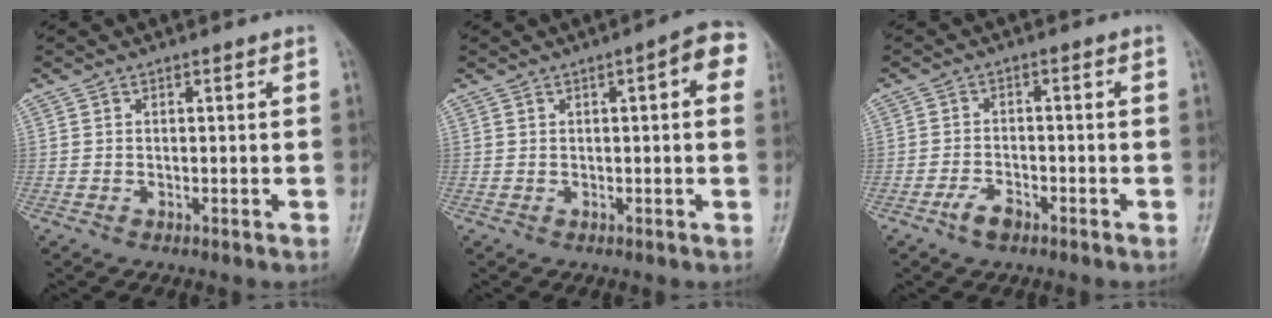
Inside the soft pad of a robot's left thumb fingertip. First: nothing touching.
{"total": 6.2, "force": [1.7, 1.9, 5.6], "torque": [-0.060, 0.015, 0.012]}
{"total": 3.3, "force": [-2.3, 1.7, 1.7], "torque": [-0.033, 0.015, -0.042]}